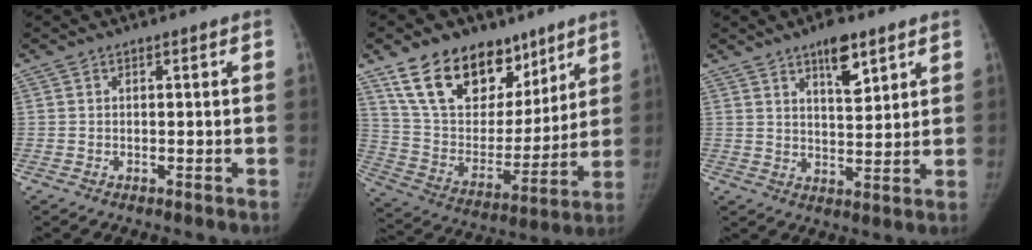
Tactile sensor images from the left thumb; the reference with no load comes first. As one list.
[{"total": 22.4, "force": [14.2, 13.5, 10.9], "torque": [-0.138, -0.049, 0.254]}, {"total": 7.7, "force": [4.9, 2.9, 5.2], "torque": [-0.062, -0.031, 0.077]}]